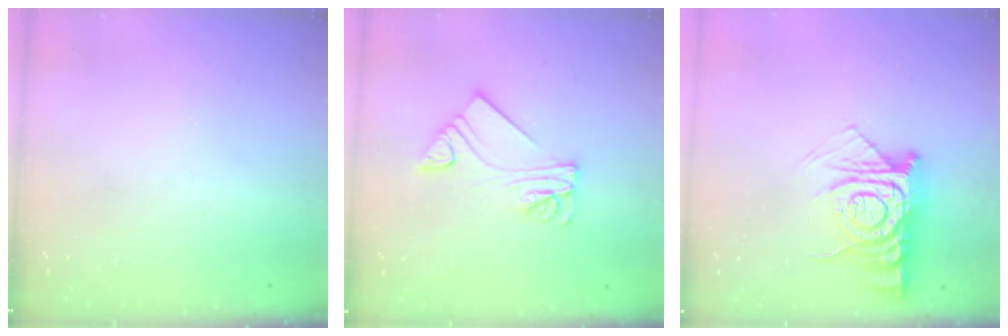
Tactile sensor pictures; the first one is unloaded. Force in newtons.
{"total": 9.7, "press": 9.7, "slide": 0.9}
{"total": 12.8, "press": 12.8, "slide": 1.0}